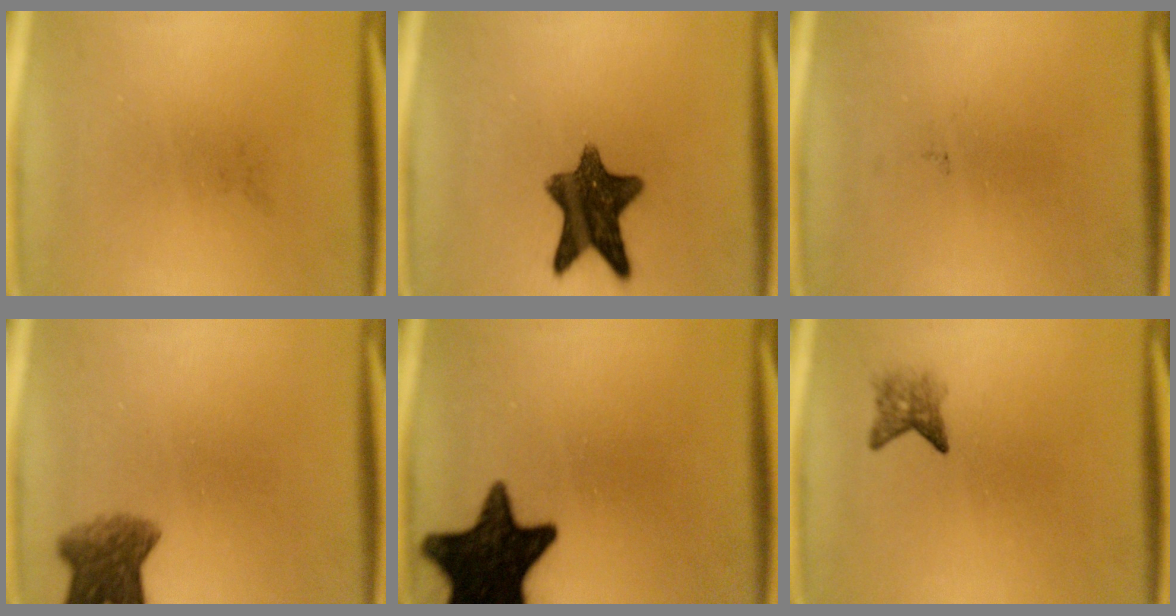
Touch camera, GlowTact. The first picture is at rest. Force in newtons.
{"total": 11.1}
{"total": 0.0}
{"total": 5.8}
{"total": 17.6}
{"total": 2.2}